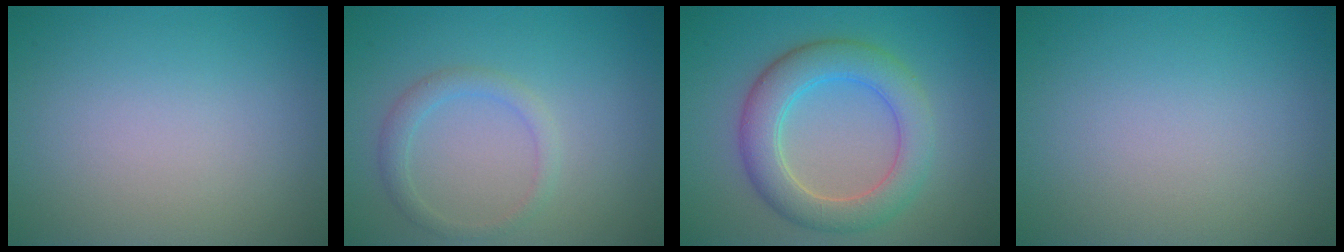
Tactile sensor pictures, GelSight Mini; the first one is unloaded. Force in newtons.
{"total": 1.8, "press": 1.8, "slide": 0.1}
{"total": 5.6, "press": 5.6, "slide": 0.3}
{"total": 0.0}